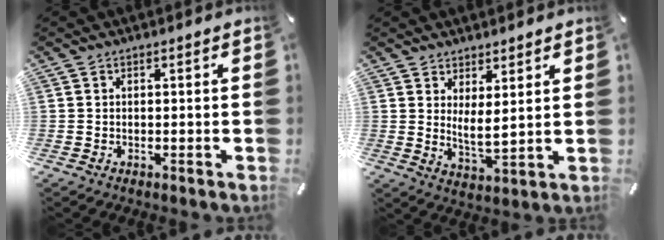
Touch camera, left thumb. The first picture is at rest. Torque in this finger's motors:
{"motor_torque": [0.32, -0.15, 0.45, -0.45, 0.06]}